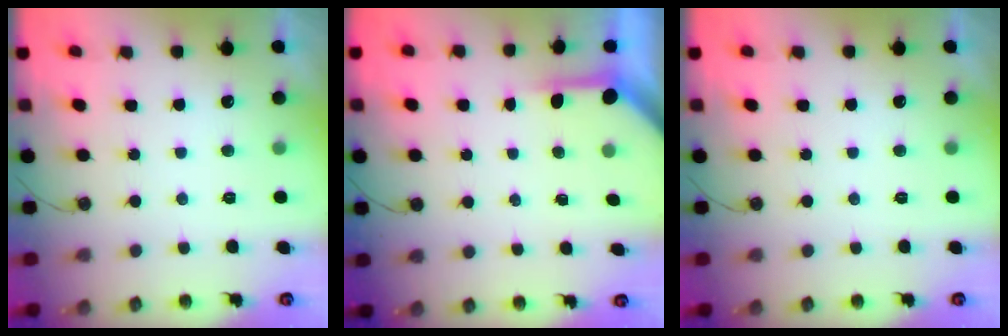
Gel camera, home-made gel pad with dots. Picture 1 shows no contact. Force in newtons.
{"total": 3.9, "press": 3.8, "slide": 0.4}
{"total": 0.0}